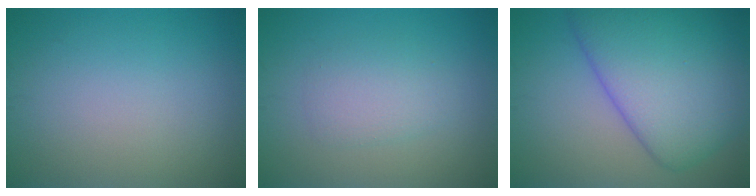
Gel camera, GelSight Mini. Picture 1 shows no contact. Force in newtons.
{"total": 2.4, "press": 2.4, "slide": 0.2}
{"total": 10.2, "press": 10.2, "slide": 0.4}